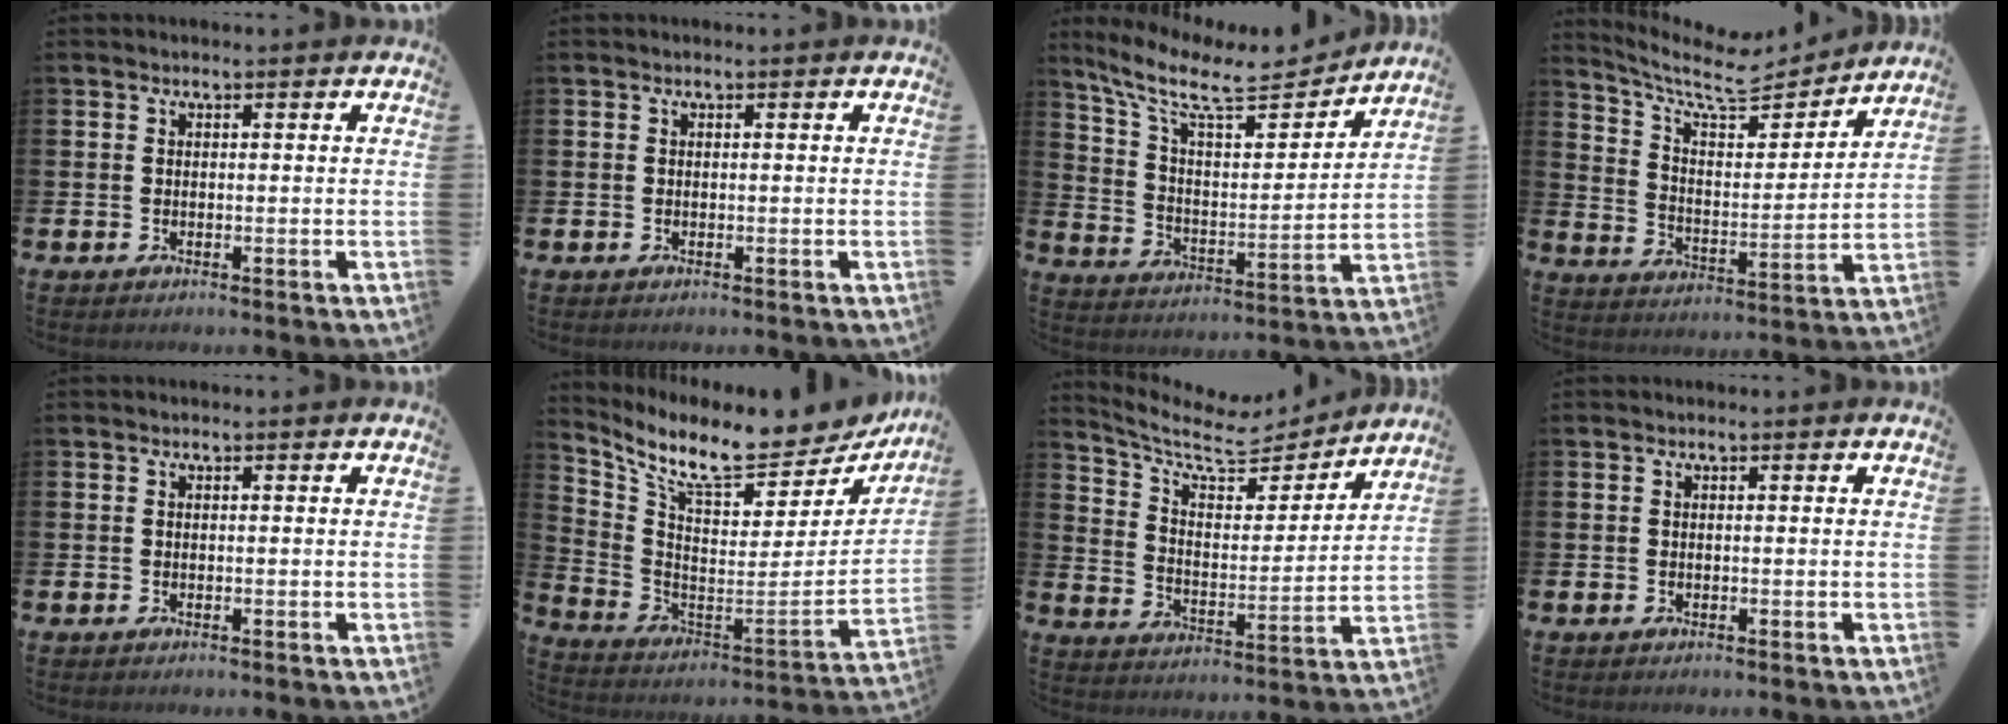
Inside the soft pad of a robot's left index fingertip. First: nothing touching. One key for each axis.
{"total": 0.0}
{"total": 10.1, "fx": 8.7, "fy": 2.7, "fz": 4.3, "tx": -0.117, "ty": -0.057, "tz": 0.149}
{"total": 8.5, "fx": 7.4, "fy": 2.6, "fz": 3.3, "tx": -0.094, "ty": -0.053, "tz": 0.123}
{"total": 0.0}
{"total": 9.9, "fx": 8.7, "fy": 2.2, "fz": 4.2, "tx": -0.103, "ty": -0.077, "tz": 0.142}
{"total": 8.2, "fx": 7.0, "fy": 3.0, "fz": 3.2, "tx": -0.091, "ty": -0.051, "tz": 0.115}
{"total": 0.0}